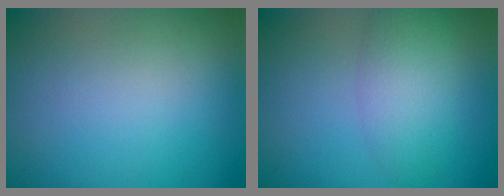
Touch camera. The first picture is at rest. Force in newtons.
{"total": 3.4, "press": 3.4, "slide": 0.1}